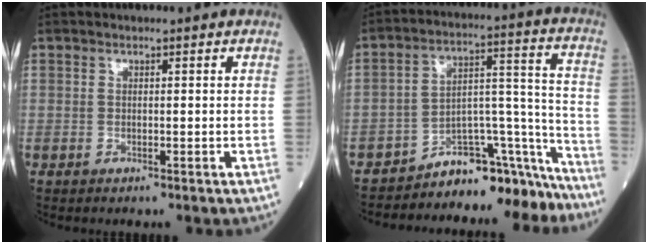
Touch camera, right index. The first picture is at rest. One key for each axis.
{"total": 14.5, "fx": -14.1, "fy": 2.7, "fz": 1.7, "tx": 0.019, "ty": 0.081, "tz": -0.214}